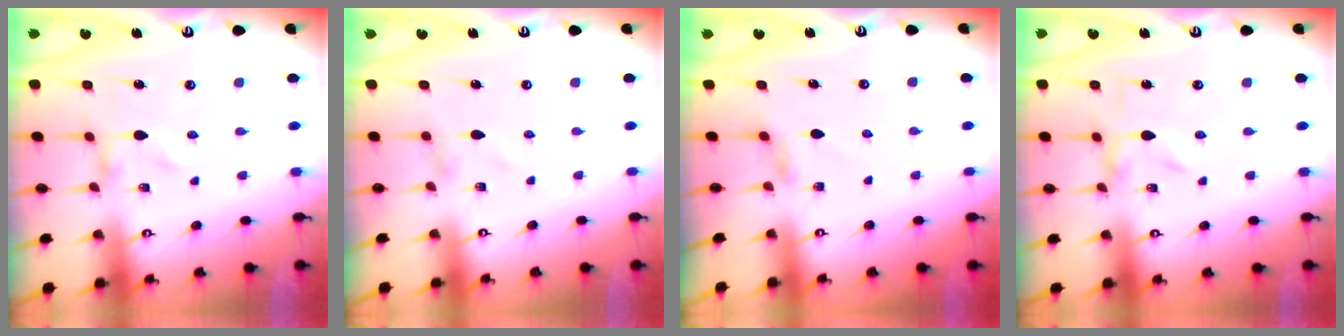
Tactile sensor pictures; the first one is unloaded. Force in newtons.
{"total": 0.7, "press": 0.7, "slide": 0.1}
{"total": 2.9, "press": 2.9, "slide": 0.5}
{"total": 0.0}